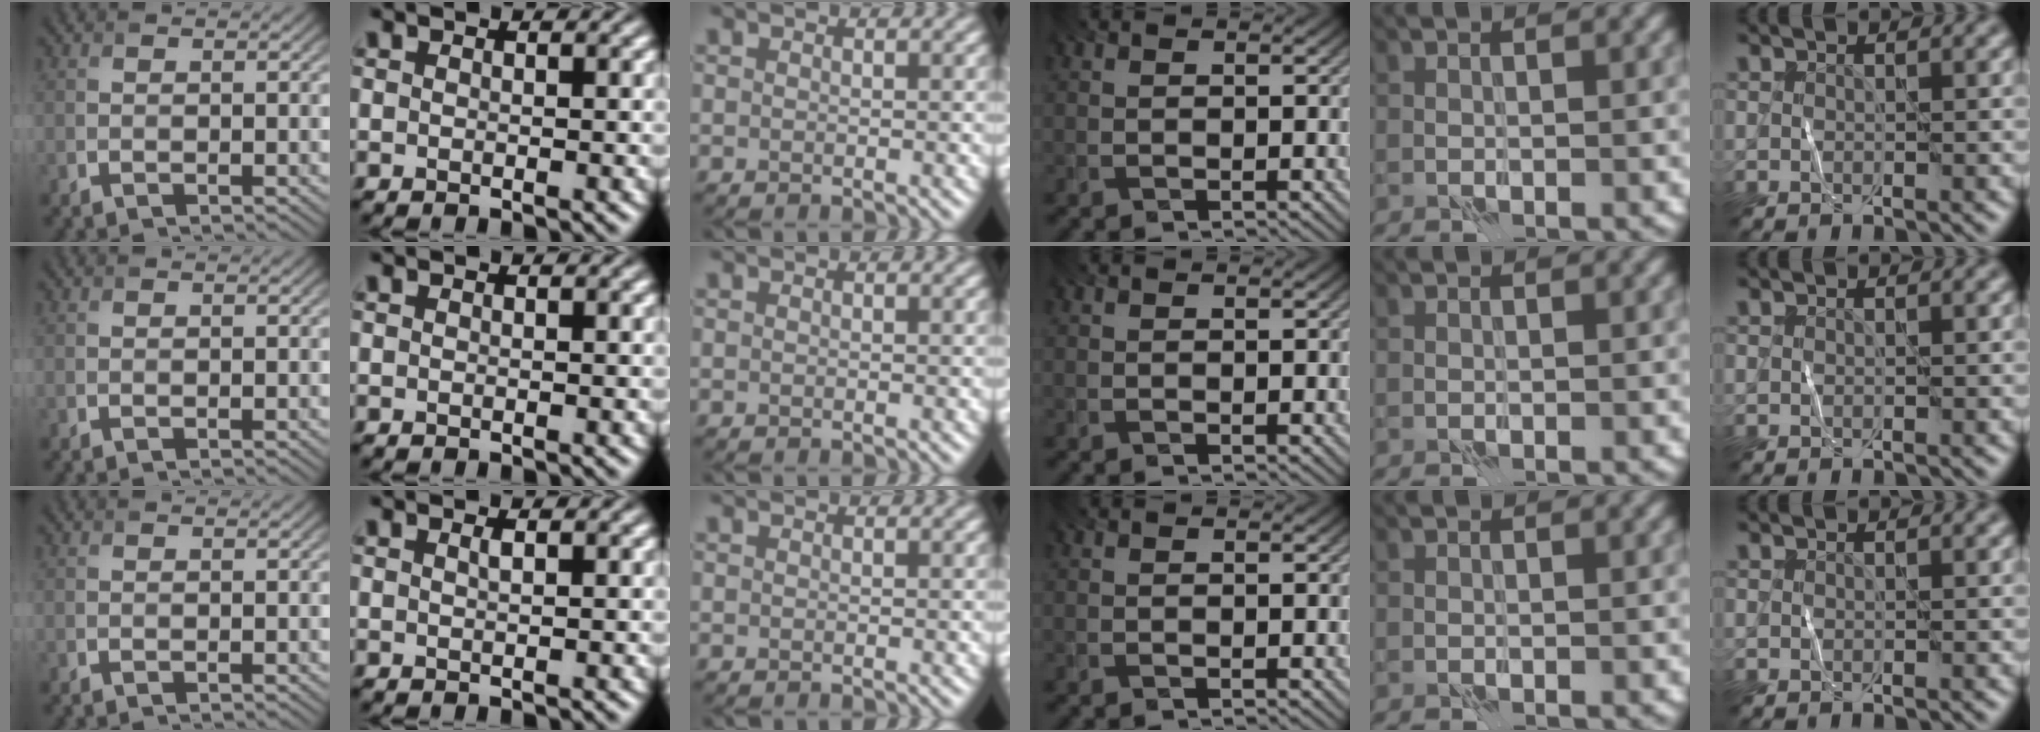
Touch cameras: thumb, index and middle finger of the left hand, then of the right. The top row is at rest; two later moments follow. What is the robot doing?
{"motion": "wipe", "object": "whiteboard"}